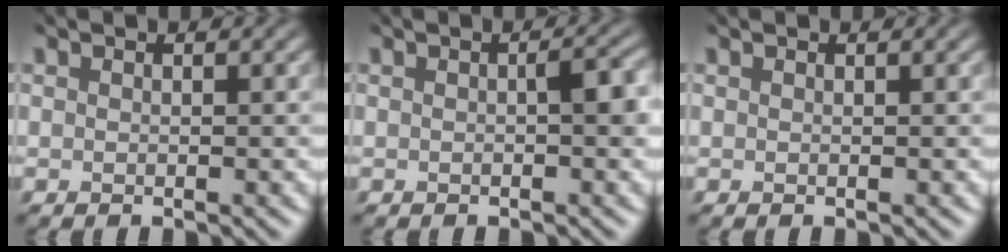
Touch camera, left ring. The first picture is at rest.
{"total": 2.5, "force": [-0.2, 1.2, 2.2], "torque": [-0.044, 0.002, -0.002]}
{"total": 0.0}